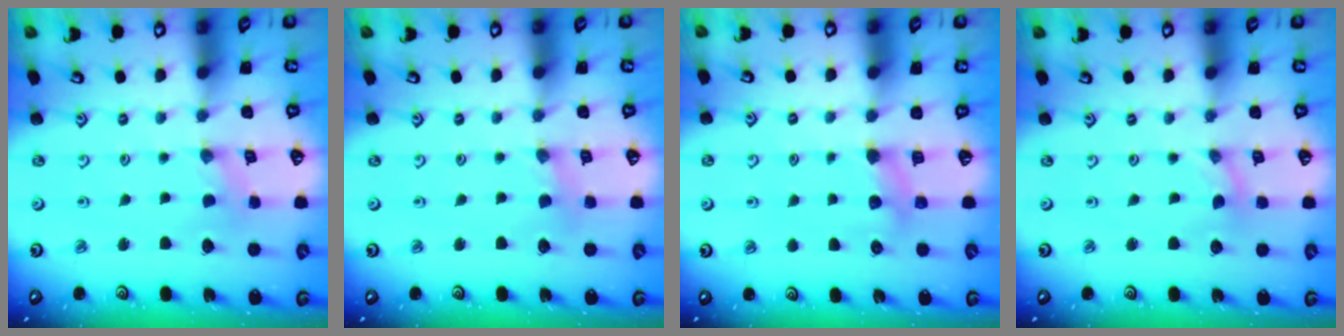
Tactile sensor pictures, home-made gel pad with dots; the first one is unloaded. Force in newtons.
{"total": 2.0, "press": 2.0, "slide": 0.4}
{"total": 4.1, "press": 4.0, "slide": 0.9}
{"total": 0.0}